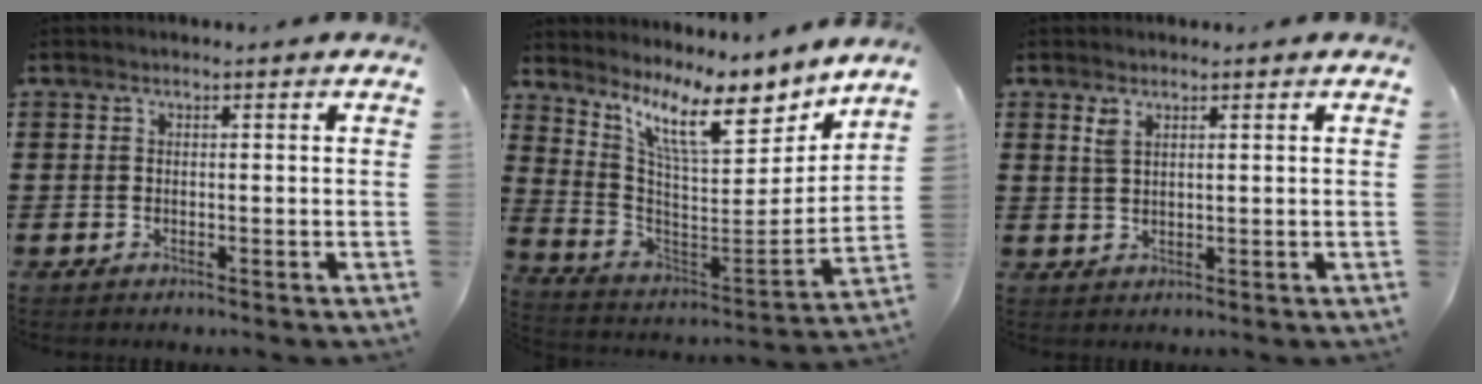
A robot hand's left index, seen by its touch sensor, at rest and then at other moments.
{"total": 11.4, "force": [7.9, 2.5, 7.8], "torque": [-0.166, -0.051, 0.128]}
{"total": 2.0, "force": [1.1, 0.7, 1.5], "torque": [-0.033, 0.002, 0.020]}